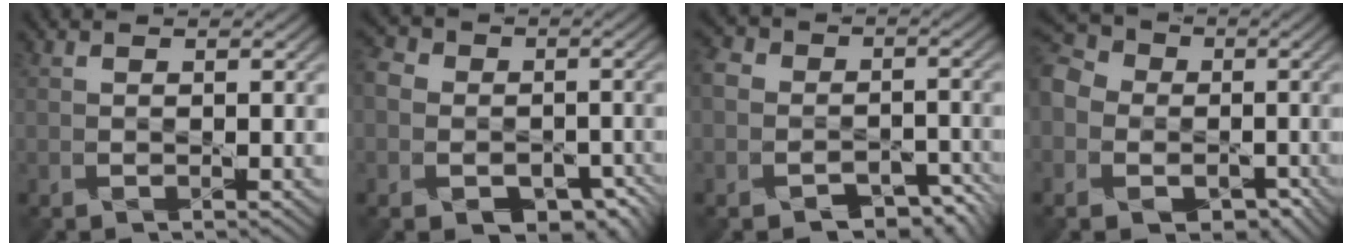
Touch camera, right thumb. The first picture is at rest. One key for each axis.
{"total": 11.1, "fx": -4.3, "fy": 9.4, "fz": 4.0, "tx": -0.108, "ty": -0.032, "tz": -0.079}
{"total": 8.3, "fx": -4.5, "fy": 6.4, "fz": 3.0, "tx": -0.061, "ty": -0.015, "tz": -0.078}
{"total": 11.6, "fx": -3.2, "fy": 9.9, "fz": 4.9, "tx": -0.166, "ty": -0.033, "tz": -0.072}